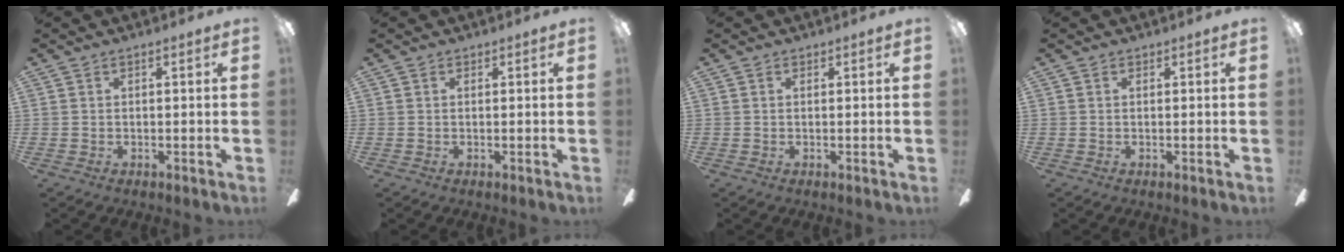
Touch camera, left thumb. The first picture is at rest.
{"total": 0.0}
{"total": 0.0}
{"total": 0.0}